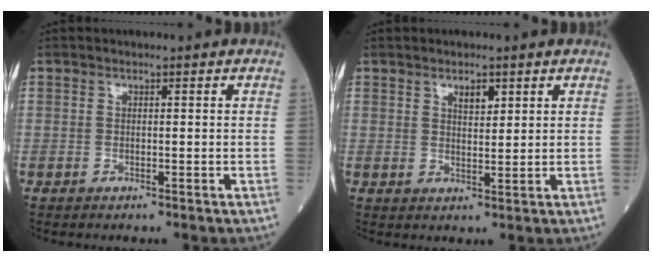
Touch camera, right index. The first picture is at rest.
{"total": 2.5, "force": [1.5, 0.9, 1.7], "torque": [-0.030, -0.003, 0.026]}